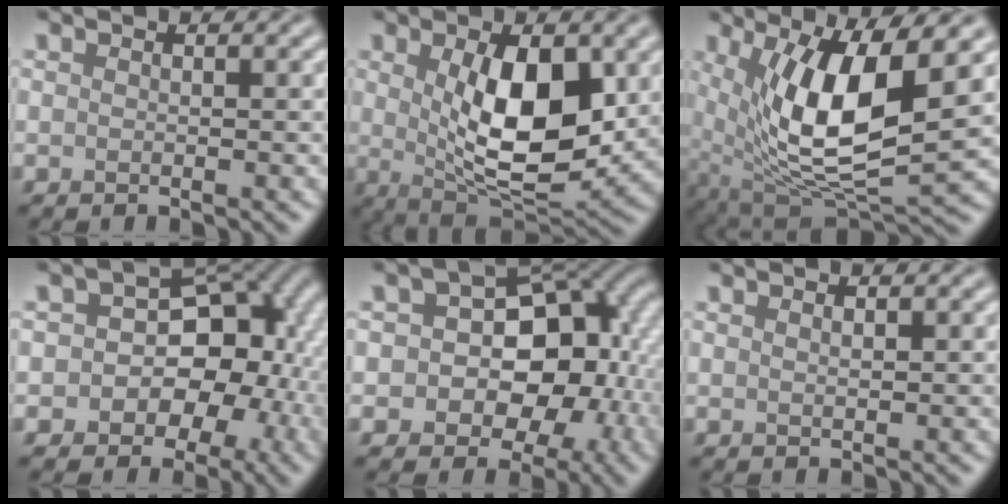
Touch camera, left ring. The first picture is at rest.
{"total": 9.1, "force": [1.2, 4.0, 8.1], "torque": [-0.134, -0.014, 0.028]}
{"total": 10.6, "force": [2.4, 3.5, 9.6], "torque": [-0.175, -0.013, 0.046]}
{"total": 8.4, "force": [-1.4, 6.4, 5.2], "torque": [-0.002, 0.013, -0.043]}
{"total": 9.4, "force": [-1.2, 6.8, 6.4], "torque": [-0.065, 0.005, -0.027]}
{"total": 0.6, "force": [0.3, 0.2, 0.5], "torque": [-0.008, -0.001, 0.007]}